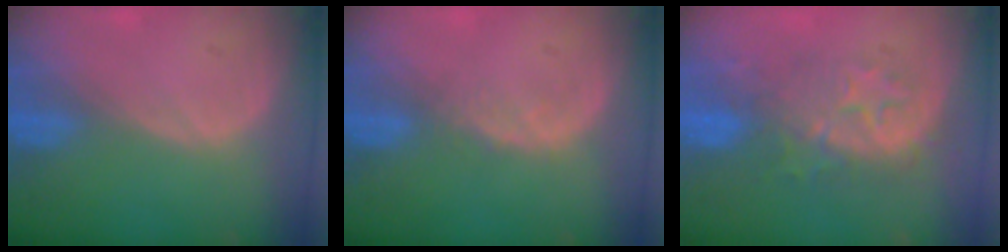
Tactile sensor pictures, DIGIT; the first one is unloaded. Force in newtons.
{"total": 1.4, "press": 1.4, "slide": 0.2}
{"total": 8.2, "press": 8.1, "slide": 1.1}